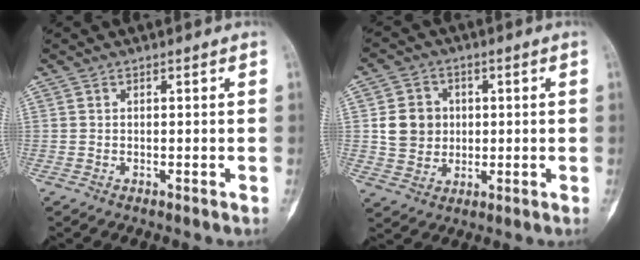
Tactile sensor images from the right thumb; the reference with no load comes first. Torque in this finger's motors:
{"motor_torque": [0.66, 0.72, 0.04, -0.30, 0.00]}